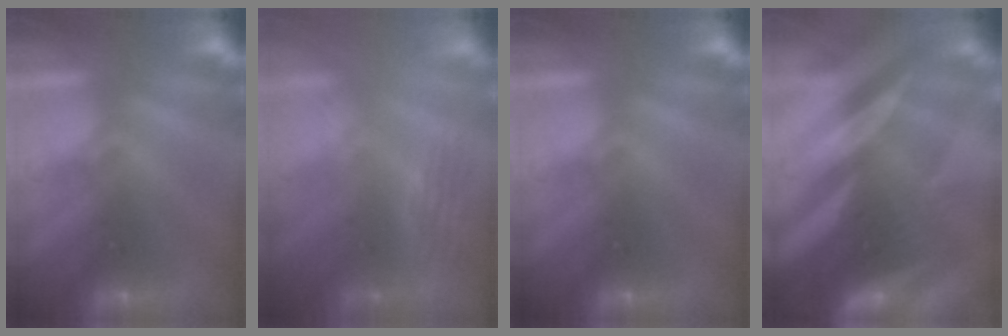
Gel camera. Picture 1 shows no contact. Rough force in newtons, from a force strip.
{"total": 2.7}
{"total": 0.0}
{"total": 3.2}